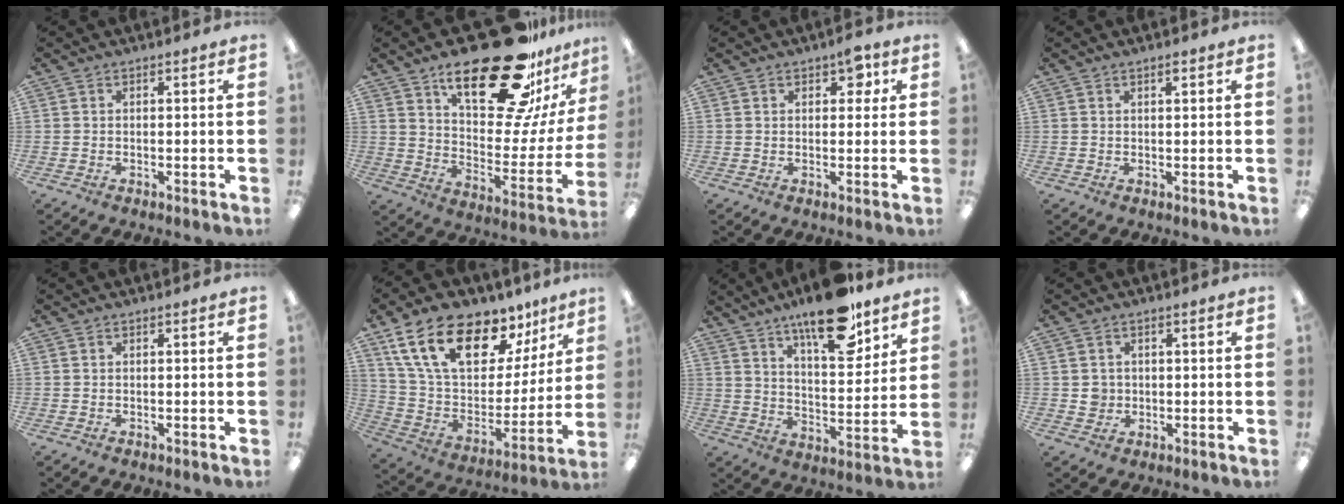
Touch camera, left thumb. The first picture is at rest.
{"total": 29.9, "force": [19.5, 11.3, 19.5], "torque": [-0.285, -0.121, 0.324]}
{"total": 4.4, "force": [2.3, 2.5, 2.9], "torque": [-0.029, -0.005, 0.034]}
{"total": 1.2, "force": [0.9, 0.2, 0.8], "torque": [-0.017, -0.001, 0.016]}
{"total": 0.0}
{"total": 21.9, "force": [13.8, 11.0, 13.0], "torque": [-0.234, -0.074, 0.248]}
{"total": 17.3, "force": [12.8, 5.9, 9.9], "torque": [-0.147, -0.077, 0.214]}
{"total": 2.5, "force": [0.2, 2.4, 0.3], "torque": [-0.004, -0.001, 0.000]}